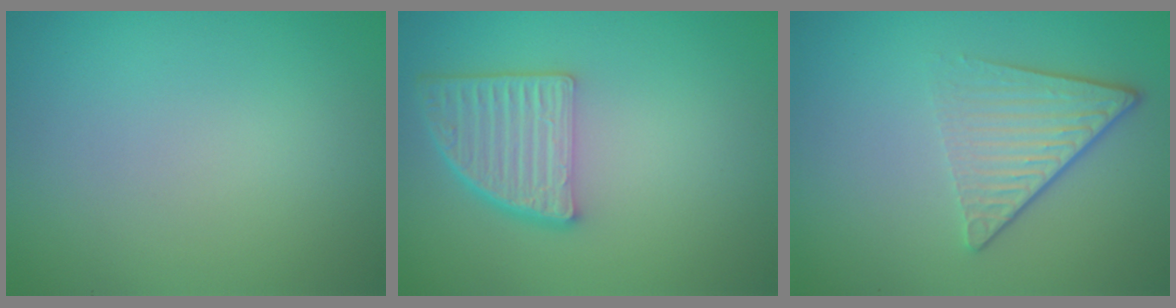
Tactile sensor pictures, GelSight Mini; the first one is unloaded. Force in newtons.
{"total": 5.0, "press": 3.7, "slide": 3.4}
{"total": 4.7, "press": 3.0, "slide": 3.7}